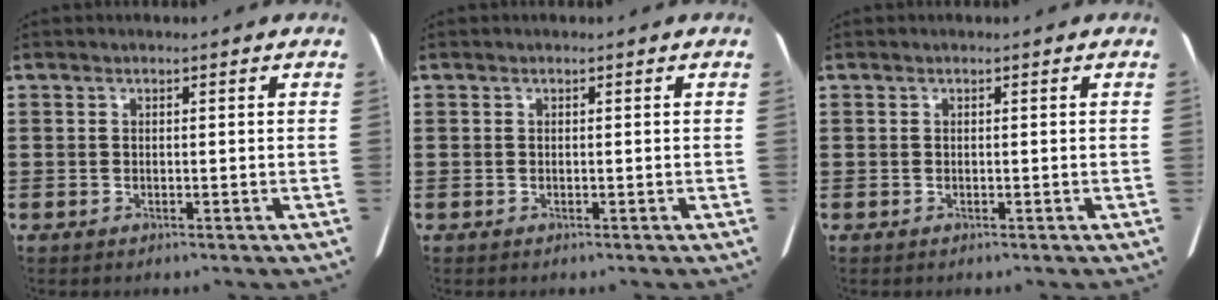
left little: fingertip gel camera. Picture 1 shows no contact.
{"total": 0.0}
{"total": 0.0}